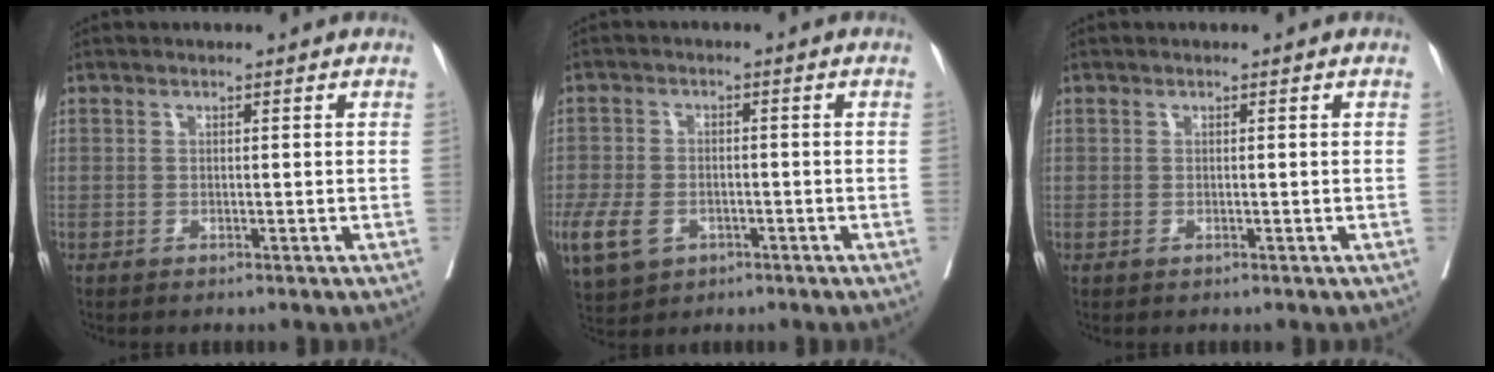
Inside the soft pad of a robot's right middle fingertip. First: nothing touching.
{"total": 16.0, "force": [-6.9, 12.0, 8.0], "torque": [-0.248, -0.007, -0.108]}
{"total": 0.0}